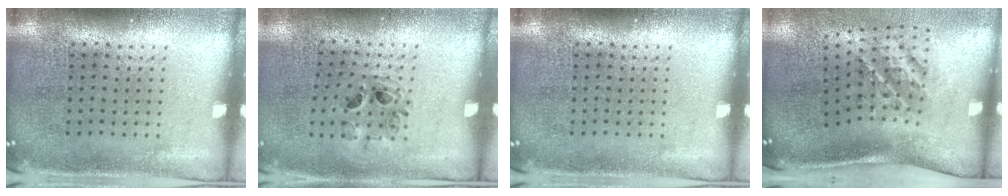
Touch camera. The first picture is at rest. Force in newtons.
{"total": 0.9, "press": 0.9, "slide": 0.2}
{"total": 0.0}
{"total": 2.3, "press": 1.3, "slide": 1.9}